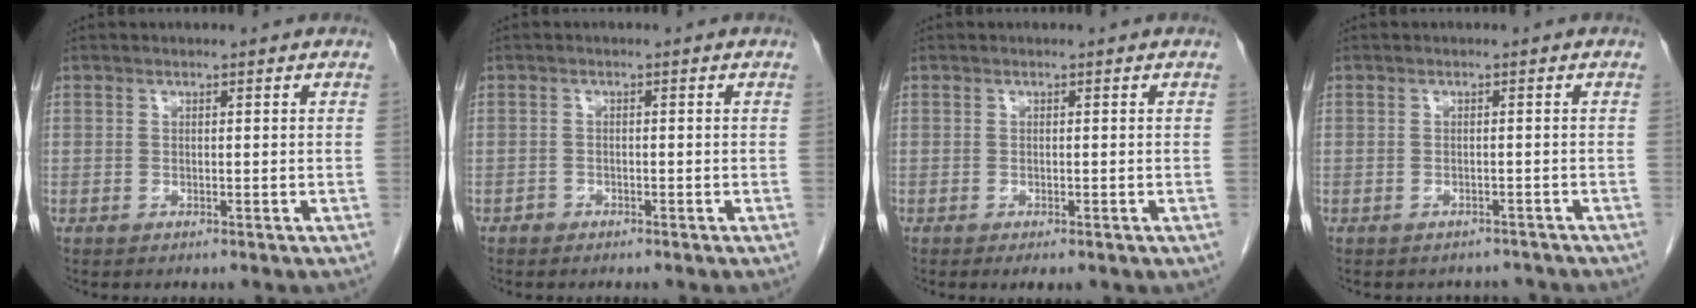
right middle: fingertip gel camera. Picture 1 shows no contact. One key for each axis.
{"total": 0.8, "fx": -0.6, "fy": 0.5, "fz": 0.0, "tx": -0.001, "ty": 0.003, "tz": -0.013}
{"total": 2.3, "fx": -1.4, "fy": 0.9, "fz": 1.5, "tx": -0.016, "ty": -0.004, "tz": -0.016}
{"total": 3.3, "fx": -3.0, "fy": 1.4, "fz": -0.1, "tx": 0.001, "ty": 0.005, "tz": -0.038}